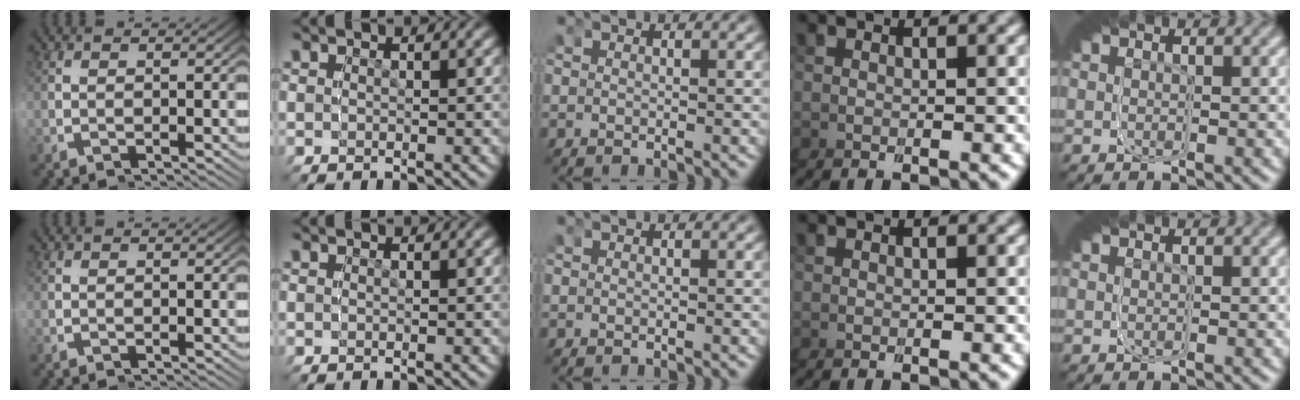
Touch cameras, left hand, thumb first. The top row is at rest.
{}